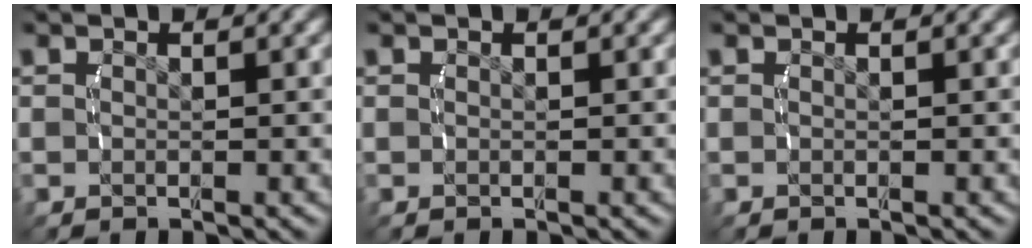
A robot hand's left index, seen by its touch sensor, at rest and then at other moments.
{"total": 0.0}
{"total": 0.0}